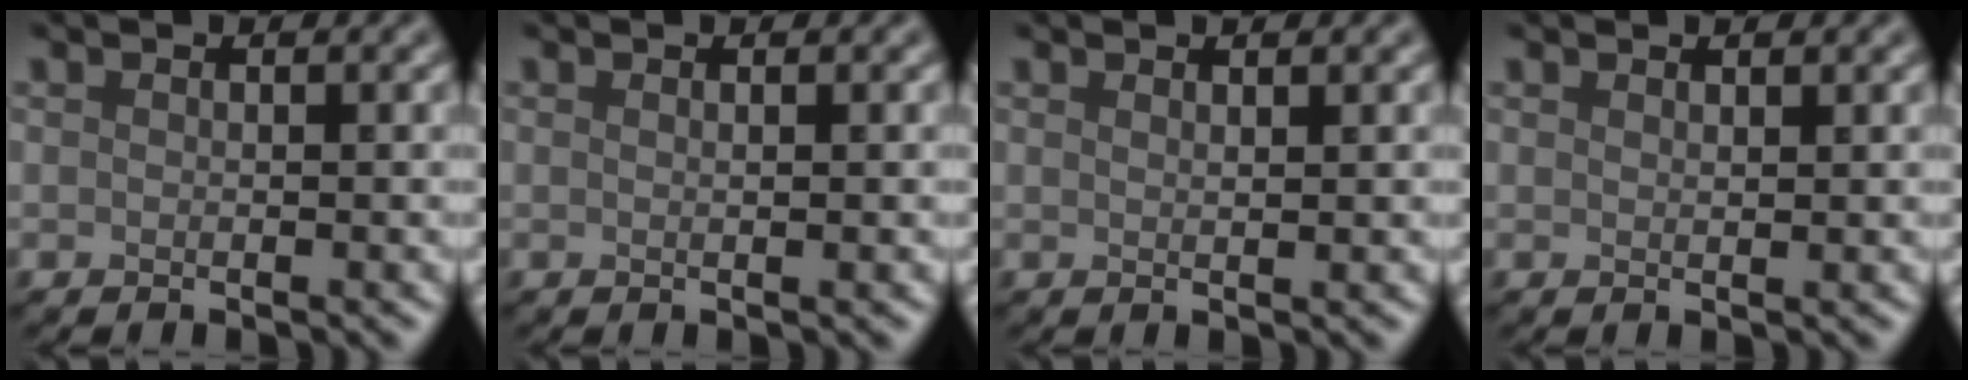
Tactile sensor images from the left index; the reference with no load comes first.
{"total": 1.1, "force": [0.3, 0.4, 1.0], "torque": [-0.009, 0.002, -0.002]}
{"total": 1.5, "force": [0.9, 0.5, 1.0], "torque": [-0.005, 0.002, 0.002]}
{"total": 0.8, "force": [0.7, 0.1, 0.3], "torque": [-0.001, 0.002, 0.011]}